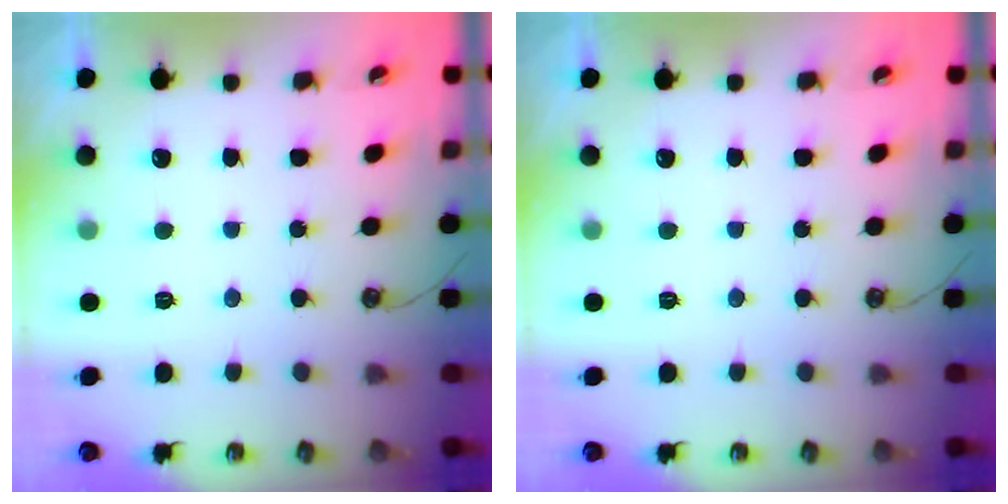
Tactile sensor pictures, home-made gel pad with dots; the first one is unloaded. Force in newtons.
{"total": 0.0}